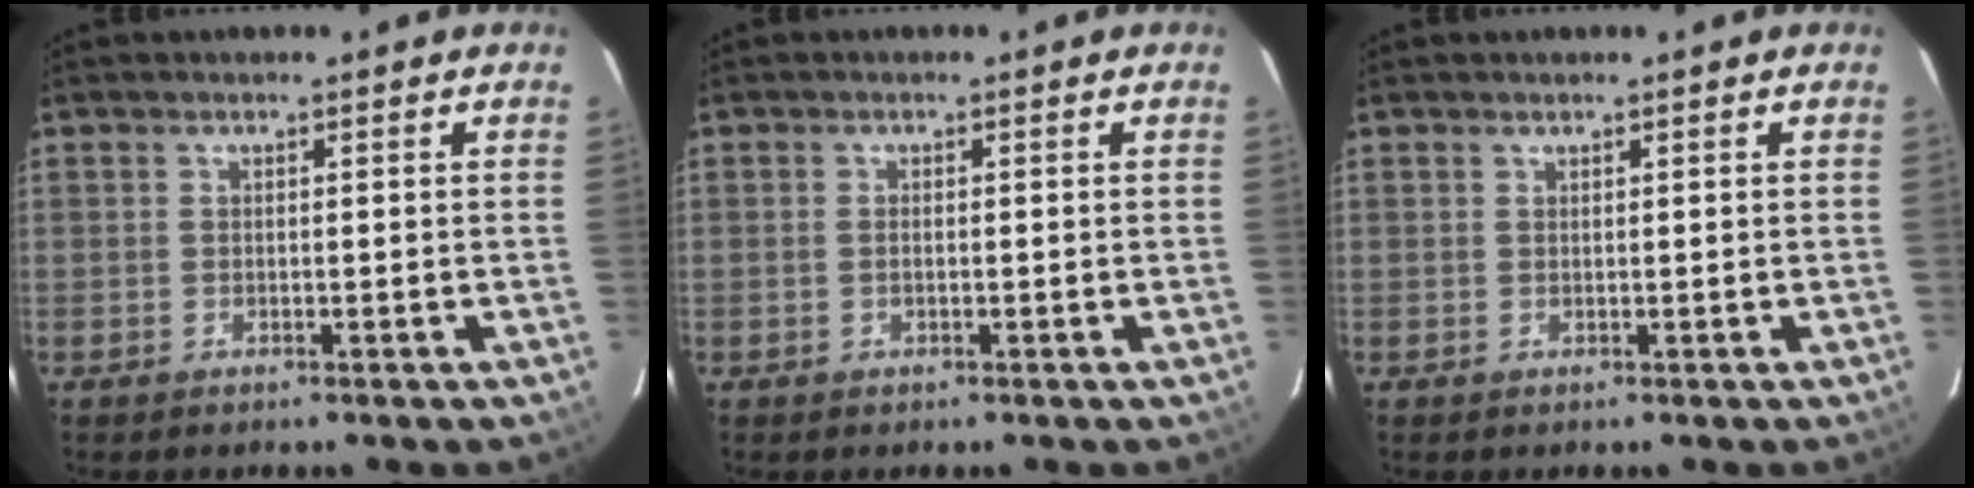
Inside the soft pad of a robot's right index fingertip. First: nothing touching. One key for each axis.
{"total": 0.7, "fx": -0.2, "fy": 0.4, "fz": 0.5, "tx": -0.013, "ty": -0.002, "tz": -0.004}
{"total": 0.0}